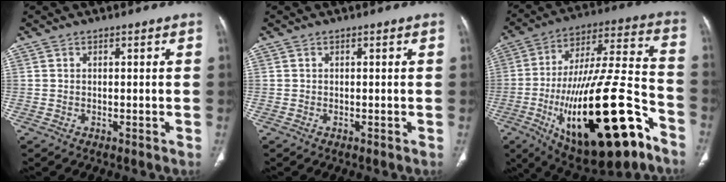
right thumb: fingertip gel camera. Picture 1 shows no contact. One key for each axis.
{"total": 0.0}
{"total": 31.9, "fx": -12.9, "fy": 11.0, "fz": 27.1, "tx": -0.456, "ty": 0.052, "tz": -0.188}